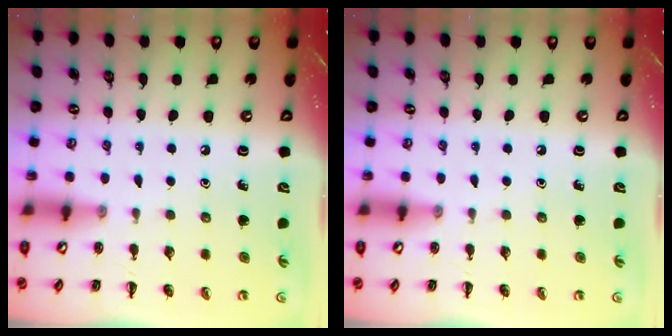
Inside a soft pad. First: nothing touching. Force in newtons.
{"total": 0.0}